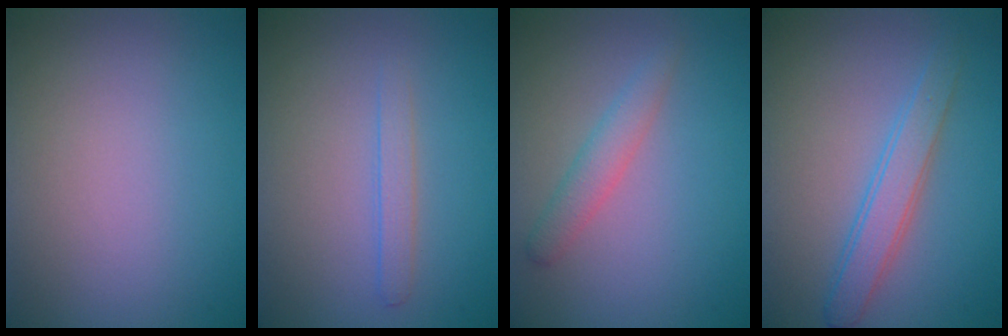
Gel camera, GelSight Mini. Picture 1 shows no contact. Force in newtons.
{"total": 1.3, "press": 1.3, "slide": 0.1}
{"total": 2.0, "press": 2.0, "slide": 0.1}
{"total": 2.8, "press": 2.8, "slide": 0.2}